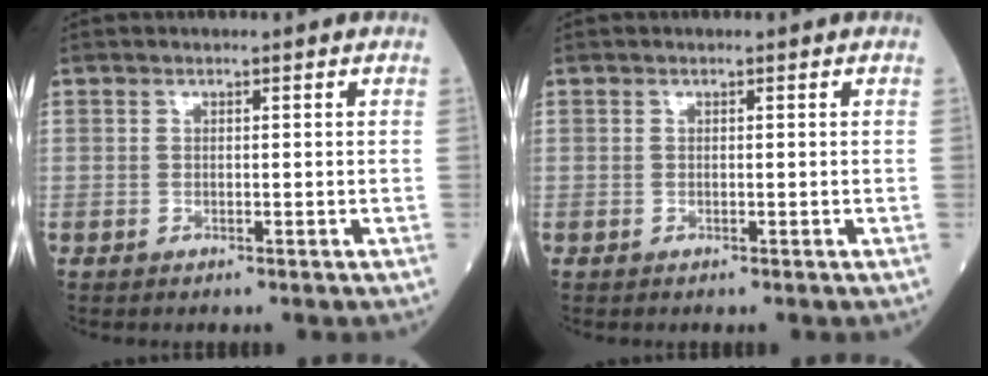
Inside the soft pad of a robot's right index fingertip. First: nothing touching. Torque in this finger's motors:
{"motor_torque": [0.00, 0.00, 0.00, 0.00]}